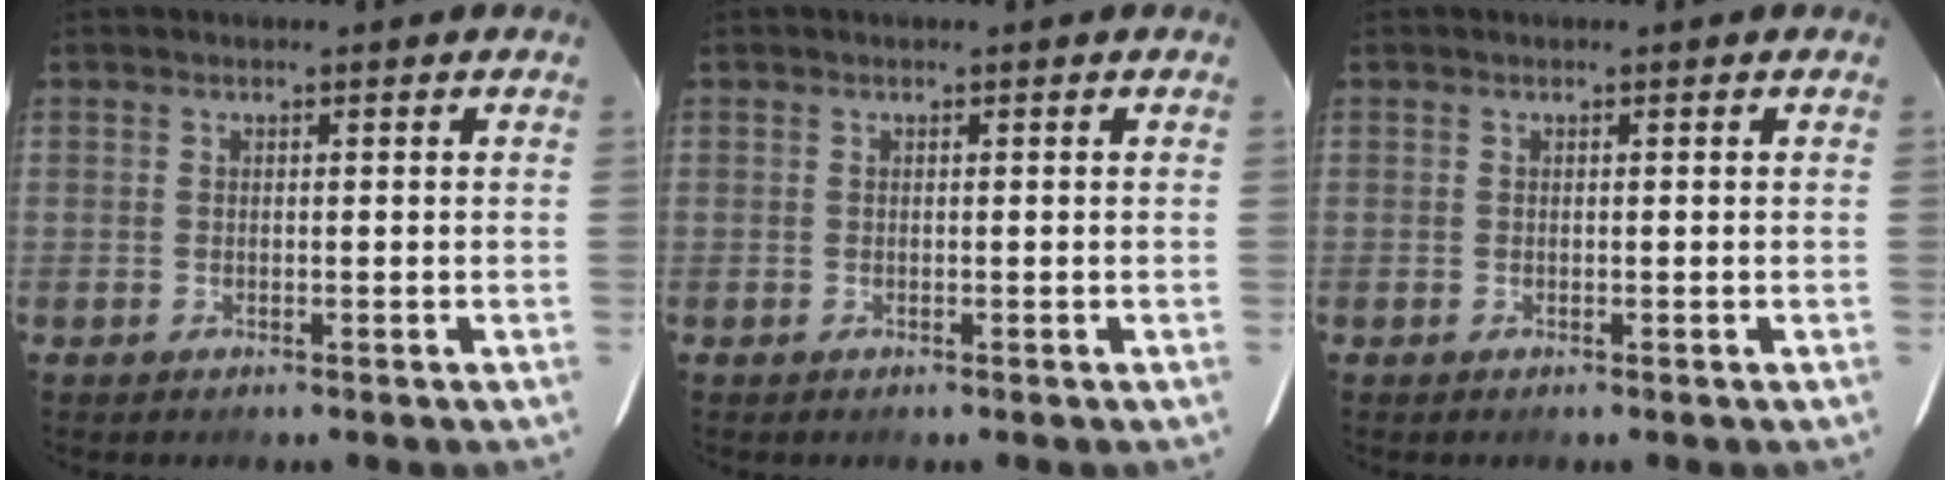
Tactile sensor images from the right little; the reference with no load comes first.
{"total": 0.0}
{"total": 0.0}